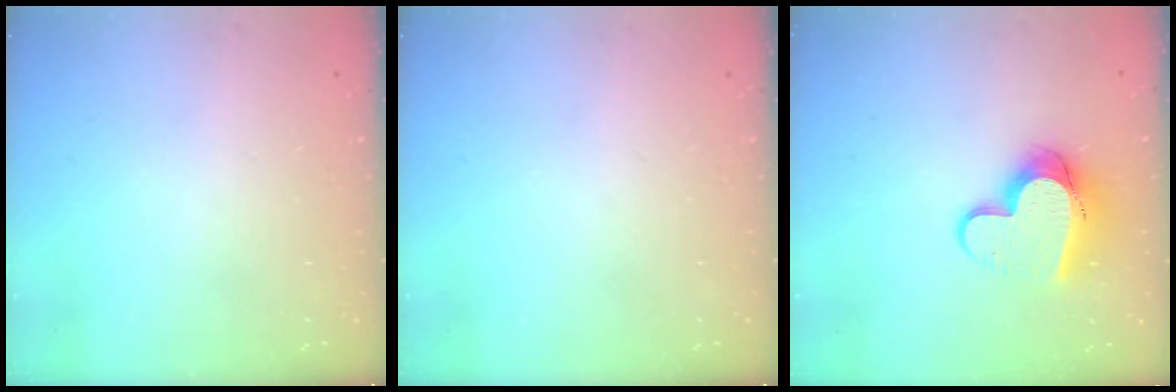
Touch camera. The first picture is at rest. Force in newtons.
{"total": 0.0}
{"total": 11.5, "press": 11.4, "slide": 1.2}